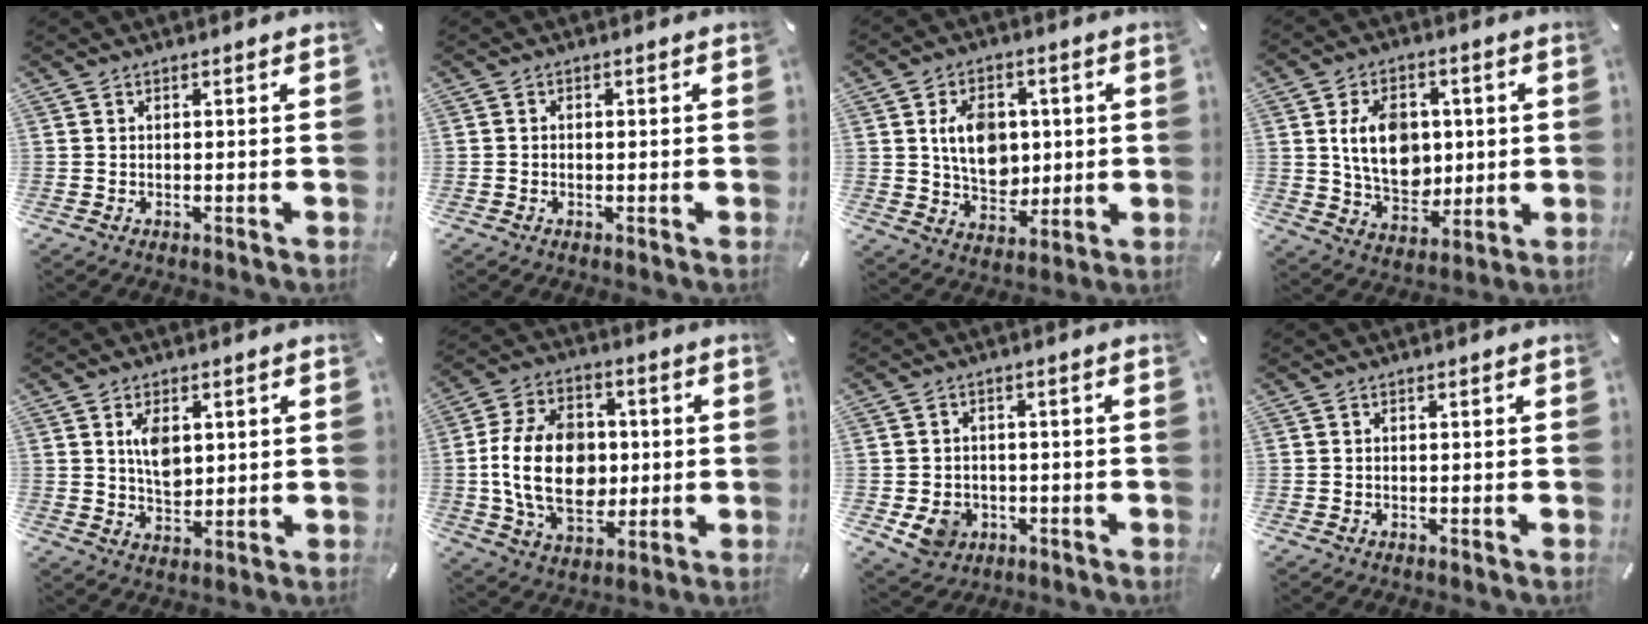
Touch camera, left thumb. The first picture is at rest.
{"total": 0.8, "force": [-0.3, 0.6, 0.4], "torque": [-0.008, 0.002, -0.007]}
{"total": 11.3, "force": [1.5, 8.7, 7.0], "torque": [-0.118, 0.007, 0.028]}
{"total": 12.9, "force": [1.6, 9.8, 8.2], "torque": [-0.158, 0.010, 0.030]}
{"total": 6.8, "force": [1.8, 4.4, 4.8], "torque": [-0.077, -0.007, 0.025]}
{"total": 18.8, "force": [-0.5, 13.3, 13.2], "torque": [-0.270, 0.005, -0.009]}
{"total": 6.6, "force": [-2.1, 5.7, 2.6], "torque": [-0.054, 0.005, -0.039]}
{"total": 0.0}